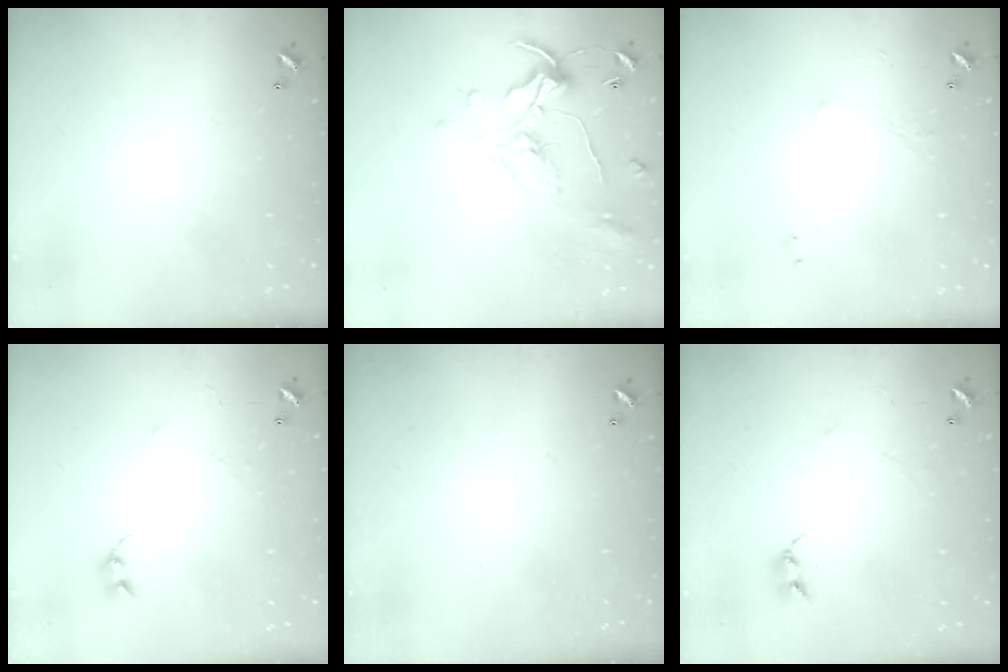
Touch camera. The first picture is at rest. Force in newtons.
{"total": 1.1, "press": 0.8, "slide": 0.9}
{"total": 0.6, "press": 0.2, "slide": 0.5}
{"total": 0.9, "press": 0.8, "slide": 0.5}
{"total": 0.0}
{"total": 2.7, "press": 2.7, "slide": 0.3}